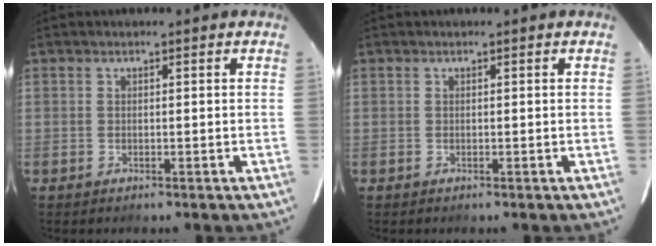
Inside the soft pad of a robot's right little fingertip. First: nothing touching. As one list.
[{"total": 0.0}]